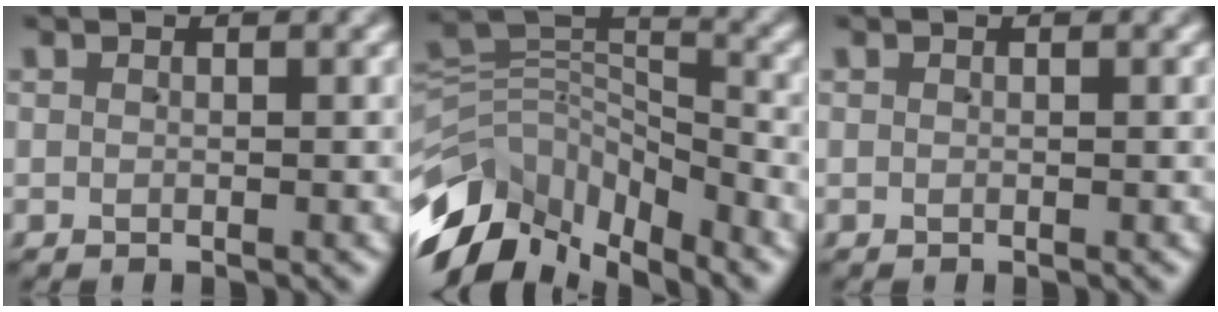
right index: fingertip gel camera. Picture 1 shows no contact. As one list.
[{"total": 10.9, "force": [-5.4, 7.4, 5.9], "torque": [-0.100, -0.032, -0.083]}, {"total": 0.0}]